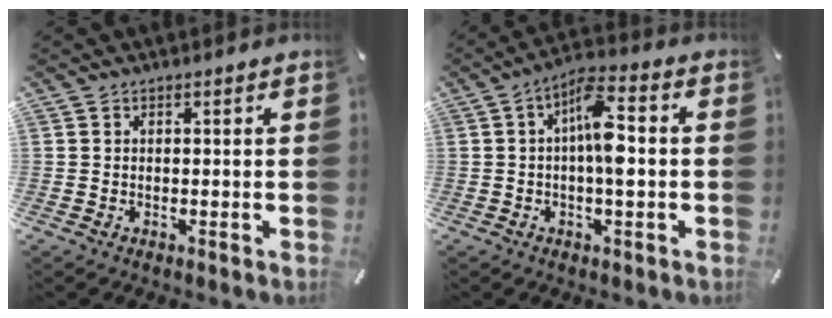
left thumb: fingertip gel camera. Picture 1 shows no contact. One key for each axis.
{"total": 9.5, "fx": -0.2, "fy": 3.5, "fz": 8.8, "tx": -0.156, "ty": 0.014, "tz": -0.005}